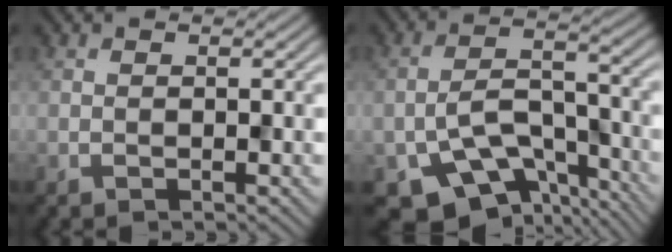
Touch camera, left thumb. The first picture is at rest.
{"total": 11.0, "force": [-7.1, 5.6, 6.2], "torque": [-0.110, -0.019, -0.118]}